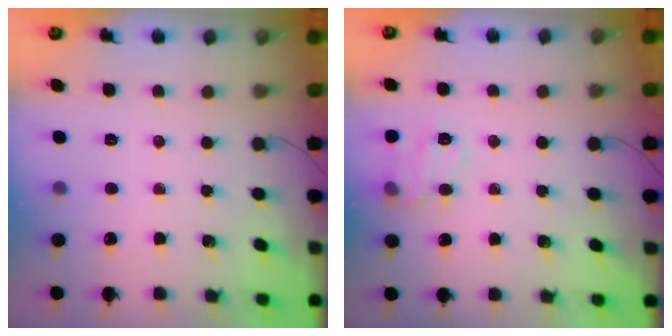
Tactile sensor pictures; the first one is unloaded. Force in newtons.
{"total": 10.9, "press": 10.9, "slide": 0.1}